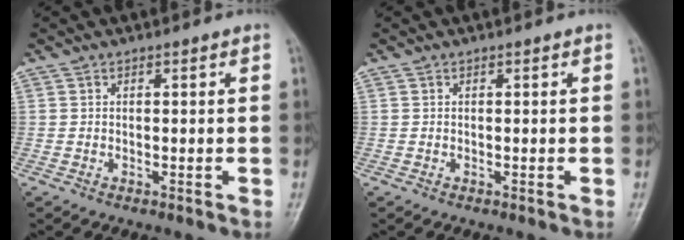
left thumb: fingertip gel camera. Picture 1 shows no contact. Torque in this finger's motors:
{"motor_torque": [0.00, 0.00, 0.00, 0.00, 0.00]}